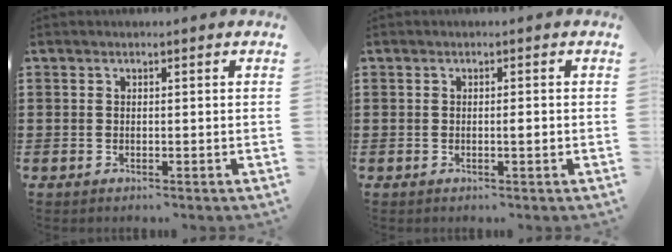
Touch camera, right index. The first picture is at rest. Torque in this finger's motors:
{"motor_torque": [0.88, 0.56, 0.02, 0.01]}